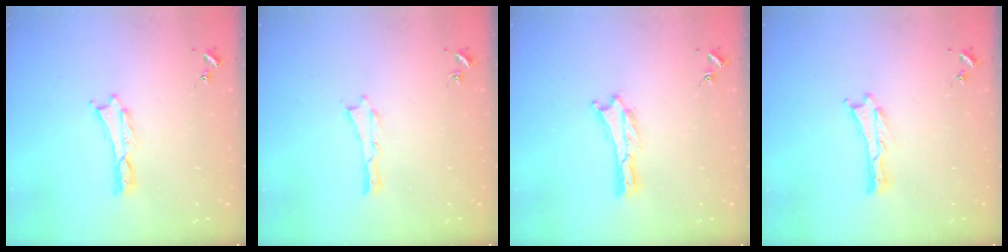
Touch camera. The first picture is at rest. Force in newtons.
{"total": 0.0}
{"total": 0.0}
{"total": 0.0}